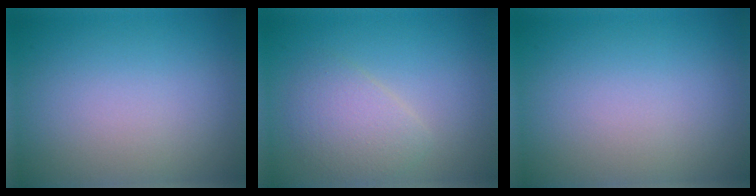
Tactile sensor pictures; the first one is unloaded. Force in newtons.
{"total": 2.8, "press": 2.8, "slide": 0.0}
{"total": 0.0}